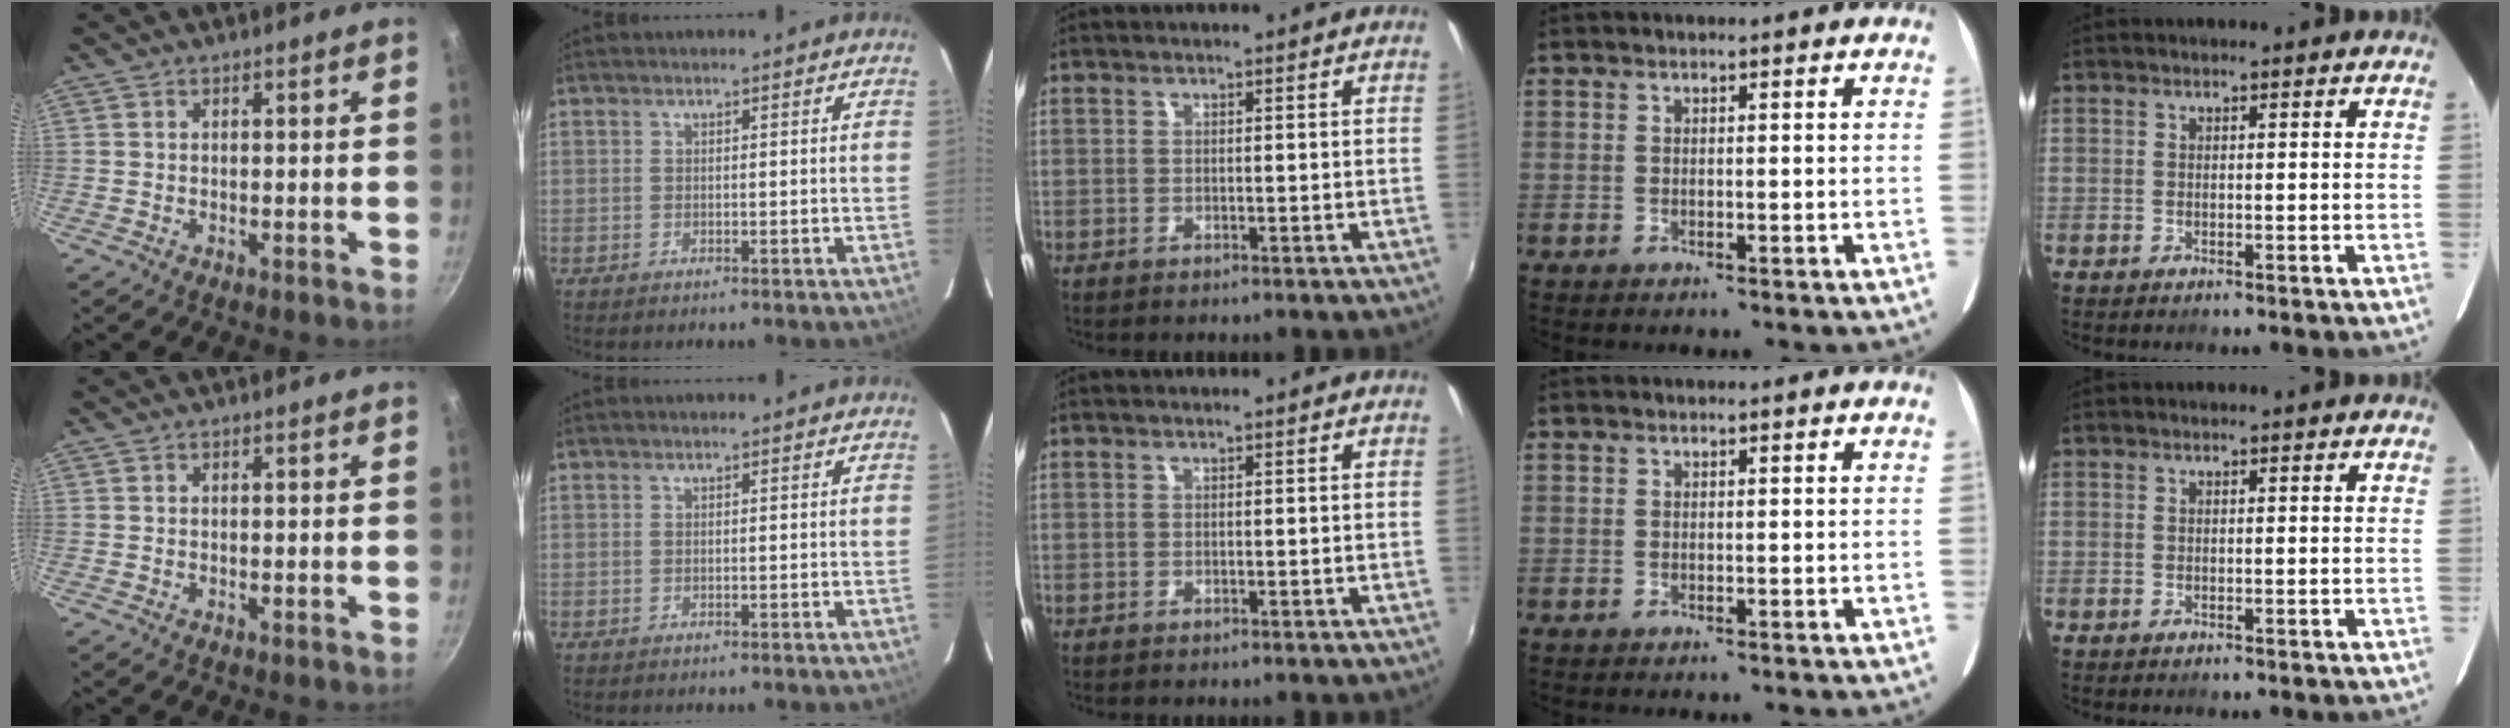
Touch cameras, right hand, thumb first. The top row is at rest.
{}